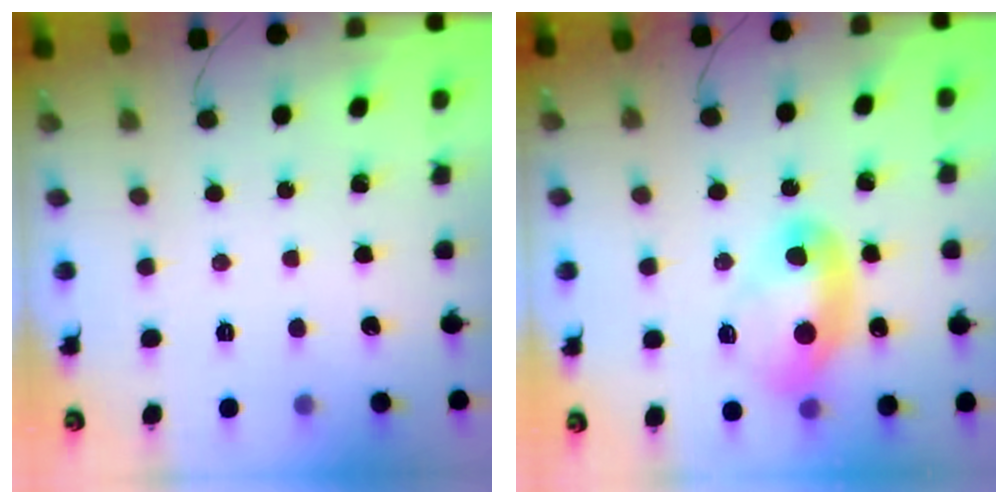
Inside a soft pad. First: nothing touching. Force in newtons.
{"total": 16.4, "press": 12.3, "slide": 10.8}